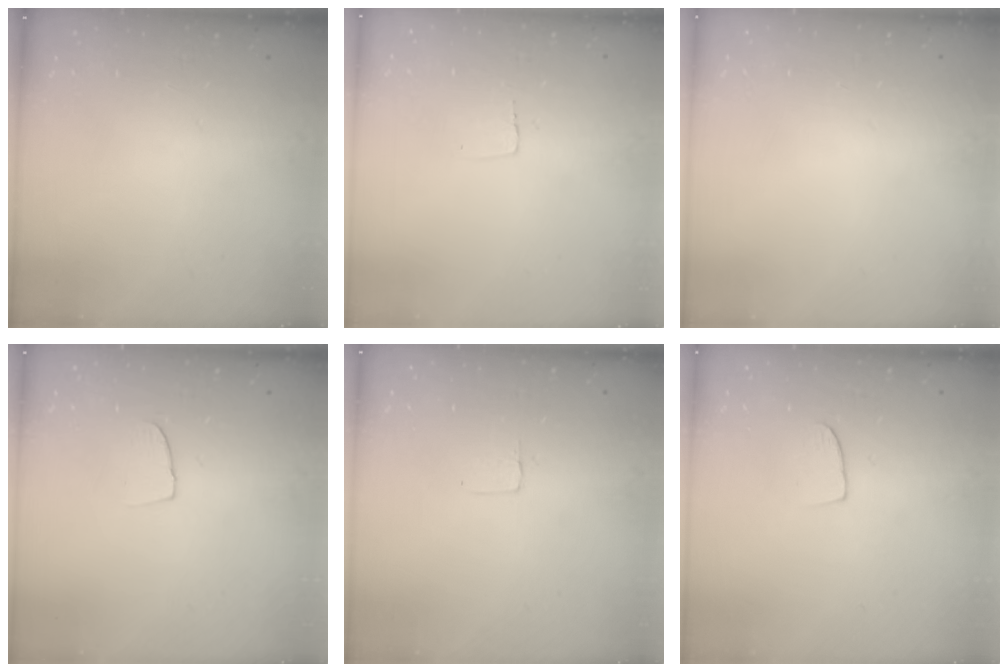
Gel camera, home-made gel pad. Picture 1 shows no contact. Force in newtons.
{"total": 2.3, "press": 2.3, "slide": 0.1}
{"total": 0.0}
{"total": 5.0, "press": 4.9, "slide": 0.5}
{"total": 3.1, "press": 3.1, "slide": 0.2}
{"total": 6.3, "press": 6.3, "slide": 0.5}